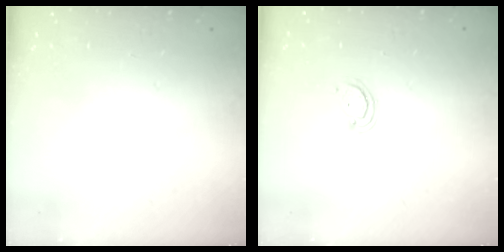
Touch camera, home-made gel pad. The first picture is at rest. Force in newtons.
{"total": 2.3, "press": 2.3, "slide": 0.3}